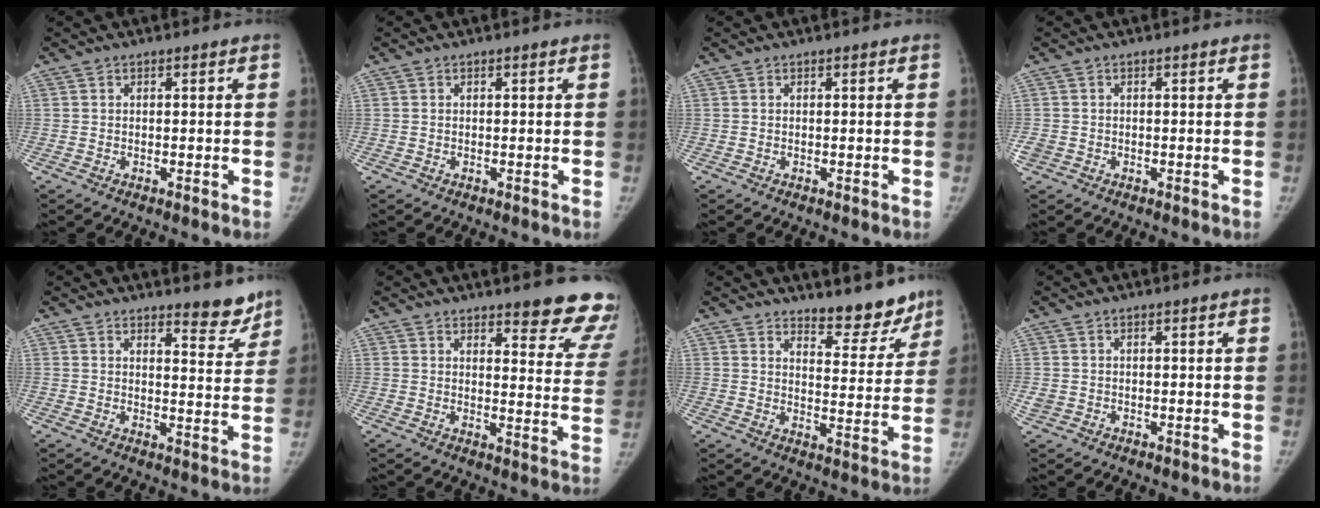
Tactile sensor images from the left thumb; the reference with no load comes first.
{"total": 0.0}
{"total": 0.0}
{"total": 1.7, "force": [-0.6, 1.5, 0.6], "torque": [-0.013, 0.001, -0.010]}
{"total": 5.7, "force": [5.0, 1.6, 2.2], "torque": [-0.004, -0.044, 0.066]}
{"total": 14.1, "force": [11.4, 3.8, 7.4], "torque": [-0.039, -0.079, 0.120]}
{"total": 9.4, "force": [8.1, 3.2, 3.4], "torque": [-0.007, -0.070, 0.116]}
{"total": 1.3, "force": [0.0, 1.2, 0.5], "torque": [-0.011, 0.001, 0.005]}